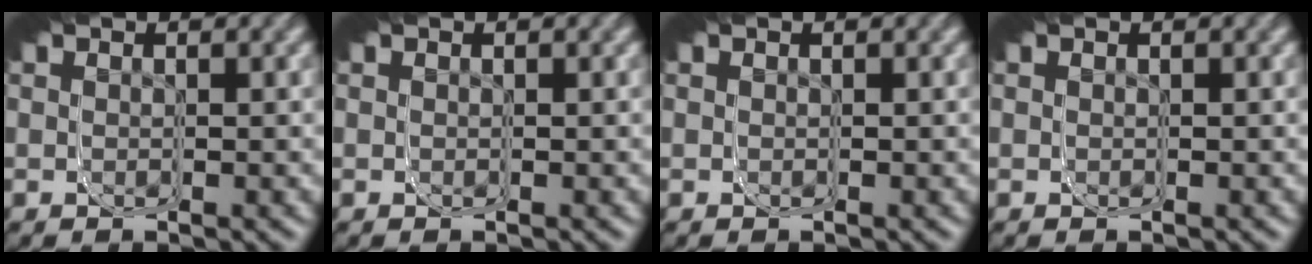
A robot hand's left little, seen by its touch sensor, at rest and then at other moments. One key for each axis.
{"total": 0.0}
{"total": 0.0}
{"total": 0.0}